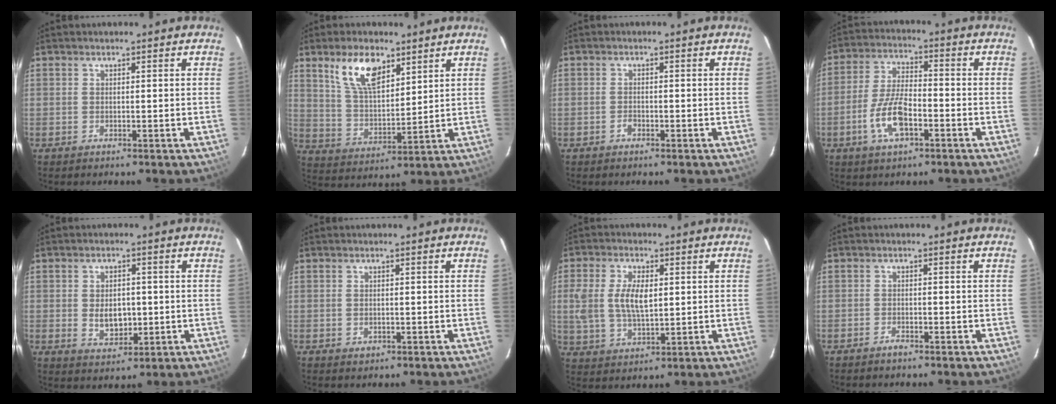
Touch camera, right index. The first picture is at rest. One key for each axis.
{"total": 11.0, "fx": 6.5, "fy": 5.1, "fz": 7.2, "tx": -0.132, "ty": 0.011, "tz": 0.132}
{"total": 1.1, "fx": -0.8, "fy": 0.7, "fz": 0.5, "tx": -0.009, "ty": 0.002, "tz": -0.013}
{"total": 9.5, "fx": -3.9, "fy": 3.8, "fz": 7.9, "tx": -0.165, "ty": 0.002, "tz": -0.071}
{"total": 5.9, "fx": -0.4, "fy": 4.1, "fz": 4.2, "tx": -0.074, "ty": -0.004, "tz": 0.002}
{"total": 0.9, "fx": -0.2, "fy": 0.8, "fz": 0.4, "tx": -0.005, "ty": -0.001, "tz": -0.001}
{"total": 8.9, "fx": 1.1, "fy": 4.8, "fz": 7.5, "tx": -0.156, "ty": 0.005, "tz": 0.025}
{"total": 1.3, "fx": -1.2, "fy": 0.3, "fz": 0.5, "tx": -0.012, "ty": 0.002, "tz": -0.024}